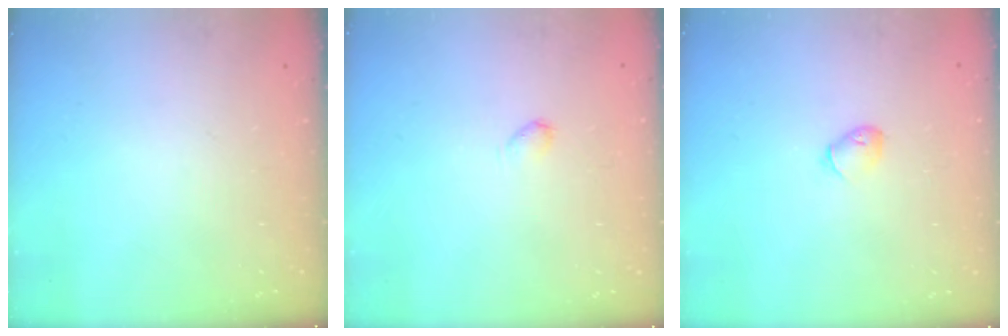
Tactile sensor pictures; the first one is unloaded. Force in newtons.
{"total": 2.2, "press": 2.2, "slide": 0.4}
{"total": 4.7, "press": 4.6, "slide": 1.0}